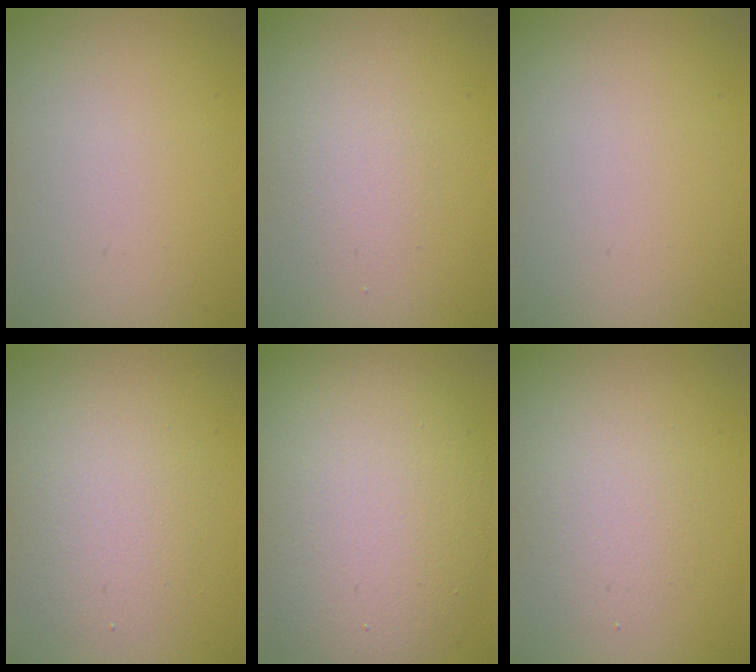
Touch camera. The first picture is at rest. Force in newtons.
{"total": 1.6, "press": 1.6, "slide": 0.1}
{"total": 0.0}
{"total": 2.0, "press": 2.0, "slide": 0.2}
{"total": 10.1, "press": 10.1, "slide": 0.7}
{"total": 2.5, "press": 2.5, "slide": 0.2}